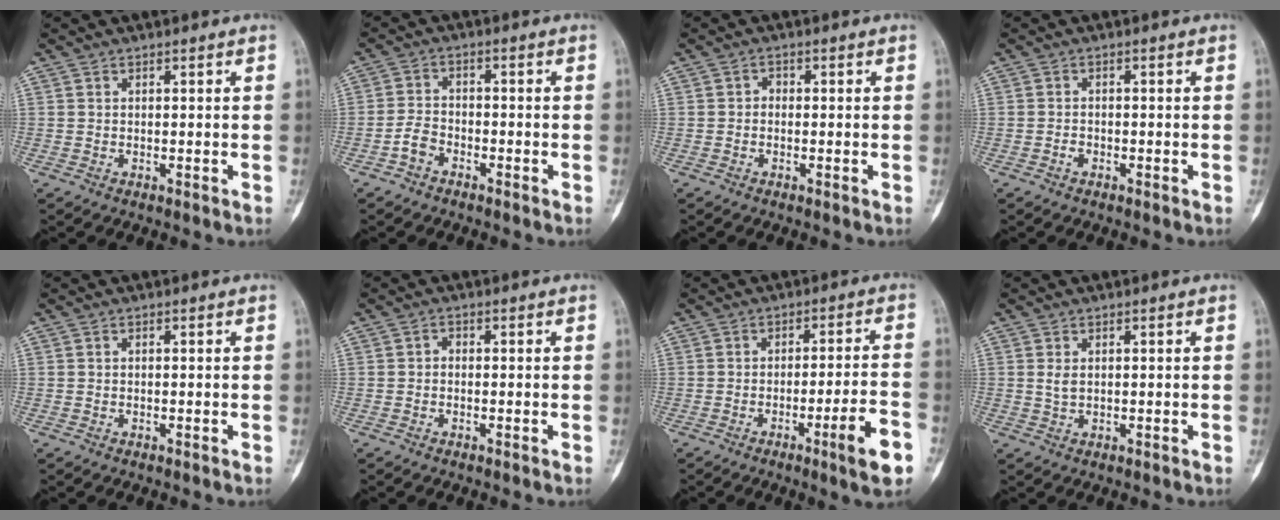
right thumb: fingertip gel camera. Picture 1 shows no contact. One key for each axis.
{"total": 3.4, "fx": -2.2, "fy": 2.1, "fz": 1.6, "tx": -0.023, "ty": 0.018, "tz": -0.044}
{"total": 1.2, "fx": -0.3, "fy": 0.9, "fz": 0.7, "tx": -0.003, "ty": 0.004, "tz": -0.011}
{"total": 1.0, "fx": -0.7, "fy": 0.7, "fz": 0.4, "tx": -0.002, "ty": 0.004, "tz": -0.013}
{"total": 0.0}
{"total": 1.0, "fx": -0.3, "fy": 0.8, "fz": 0.6, "tx": -0.005, "ty": 0.003, "tz": -0.011}
{"total": 9.0, "fx": -4.4, "fy": 0.6, "fz": 7.8, "tx": -0.115, "ty": 0.018, "tz": -0.060}
{"total": 1.6, "fx": 0.4, "fy": 1.0, "fz": 1.3, "tx": -0.023, "ty": 0.000, "tz": 0.010}